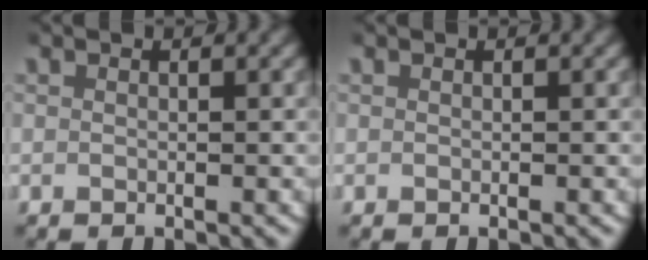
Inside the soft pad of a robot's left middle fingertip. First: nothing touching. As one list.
[{"total": 0.0}]